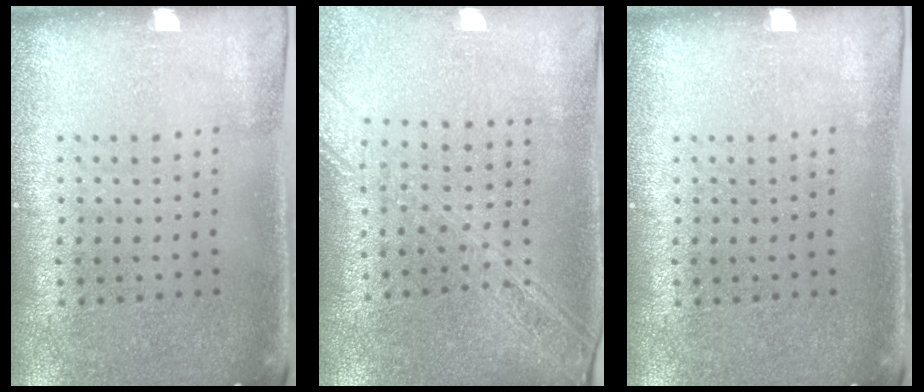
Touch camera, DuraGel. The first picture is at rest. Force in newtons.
{"total": 2.2, "press": 1.9, "slide": 1.2}
{"total": 0.0}